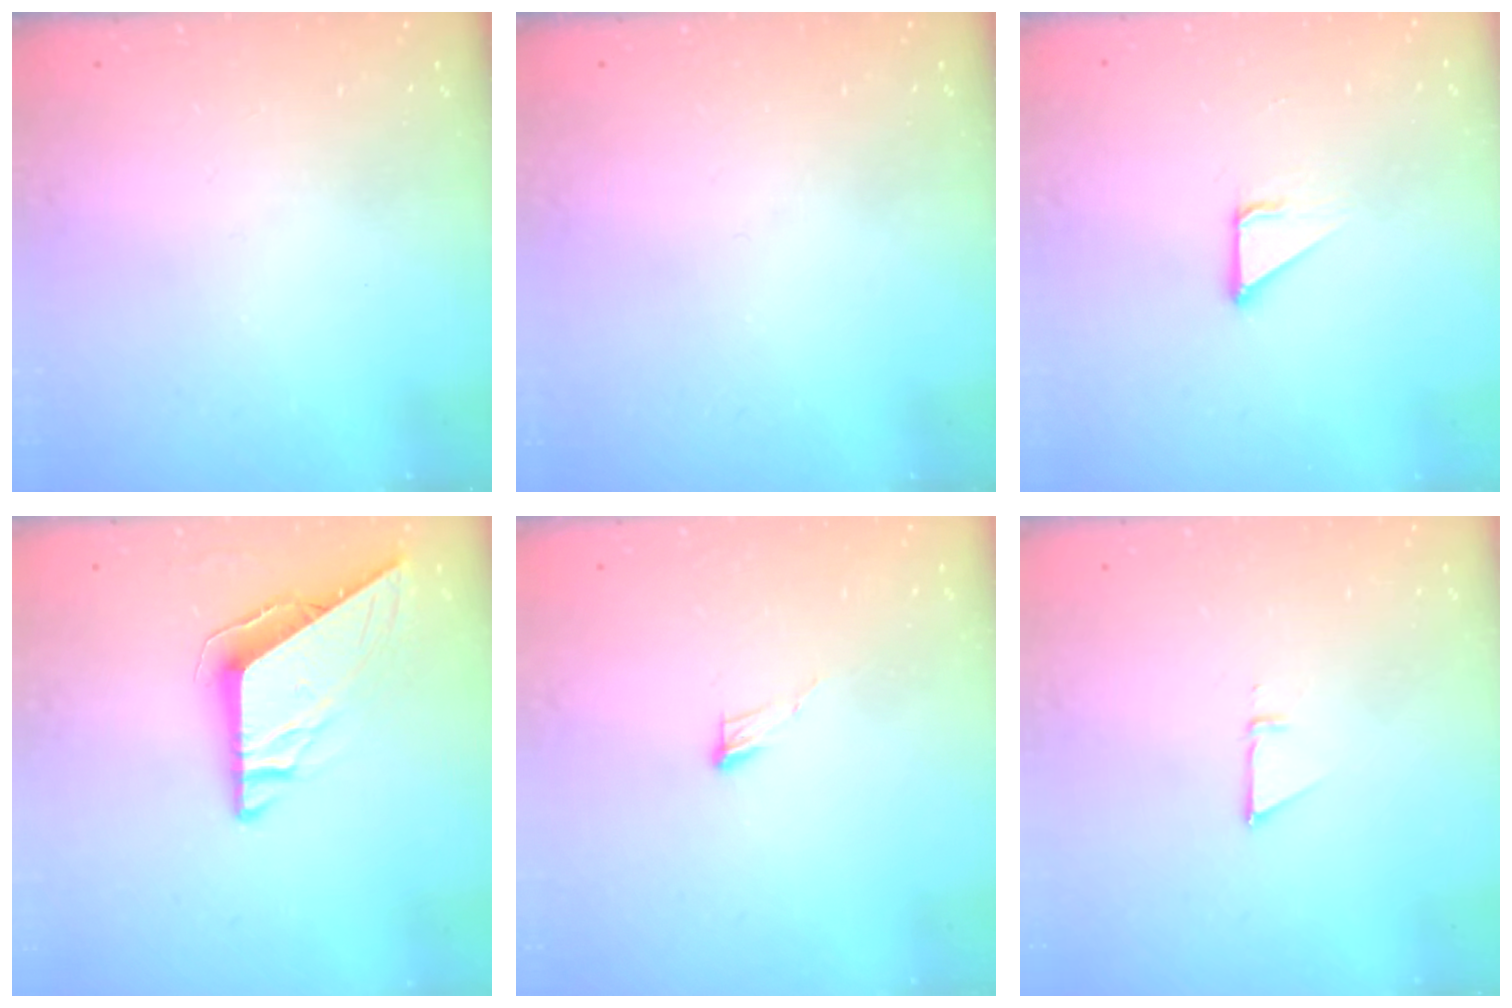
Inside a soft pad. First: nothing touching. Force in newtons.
{"total": 0.0}
{"total": 2.1, "press": 2.1, "slide": 0.1}
{"total": 8.1, "press": 8.1, "slide": 0.3}
{"total": 3.4, "press": 3.4, "slide": 0.2}
{"total": 4.3, "press": 4.2, "slide": 0.7}